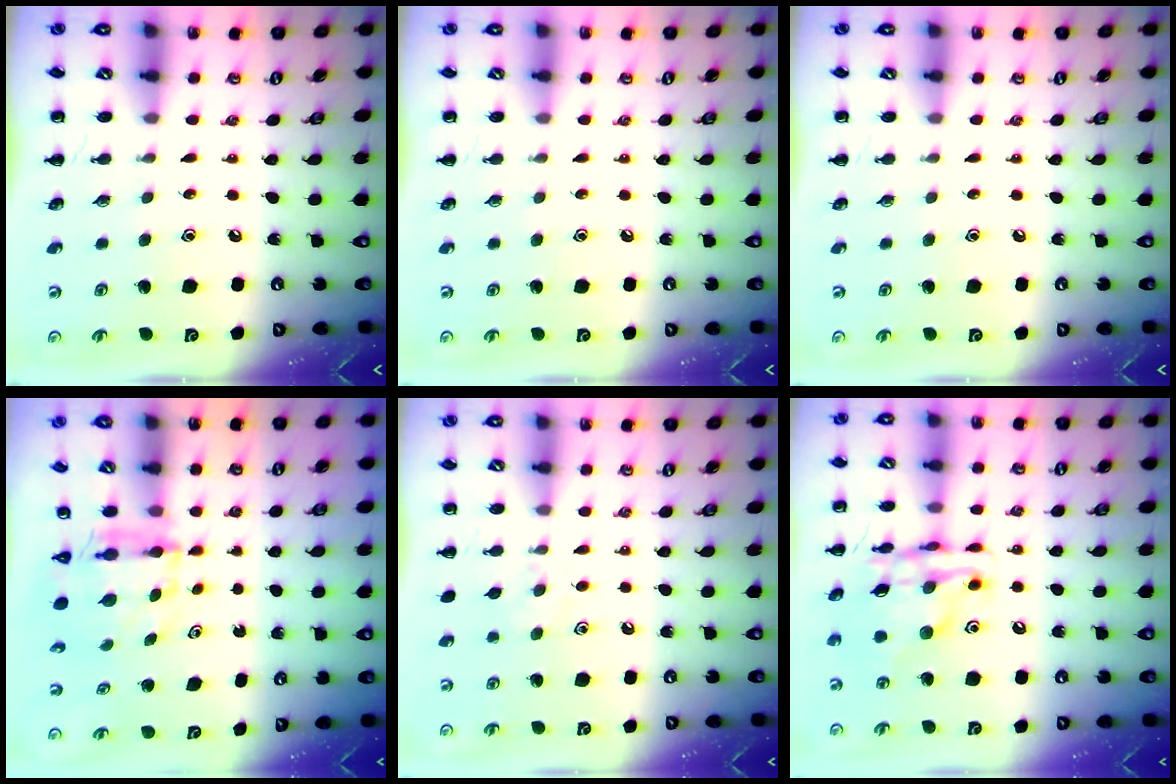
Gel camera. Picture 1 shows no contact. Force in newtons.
{"total": 0.0}
{"total": 0.0}
{"total": 4.7, "press": 4.7, "slide": 0.7}
{"total": 5.4, "press": 5.2, "slide": 1.7}
{"total": 15.4, "press": 15.3, "slide": 1.7}